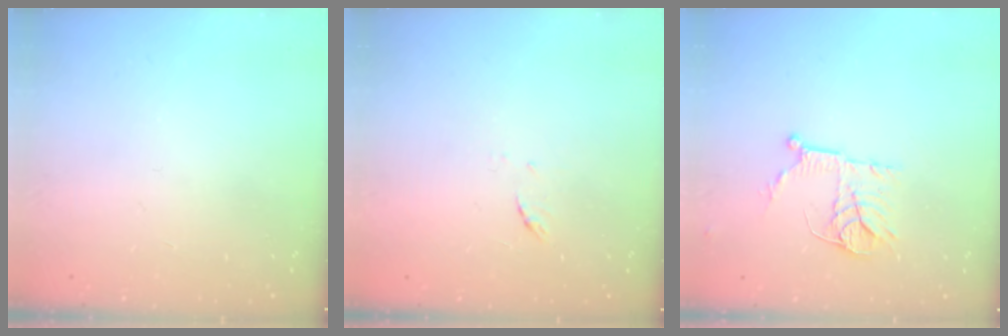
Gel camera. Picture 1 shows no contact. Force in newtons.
{"total": 4.8, "press": 4.6, "slide": 1.3}
{"total": 11.2, "press": 11.1, "slide": 0.7}